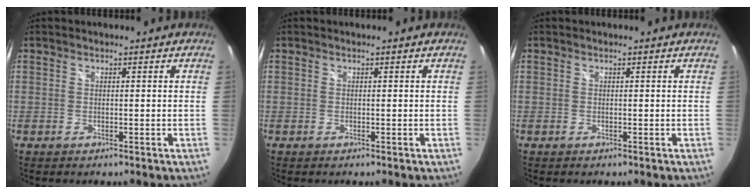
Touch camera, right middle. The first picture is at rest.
{"total": 0.0}
{"total": 0.0}